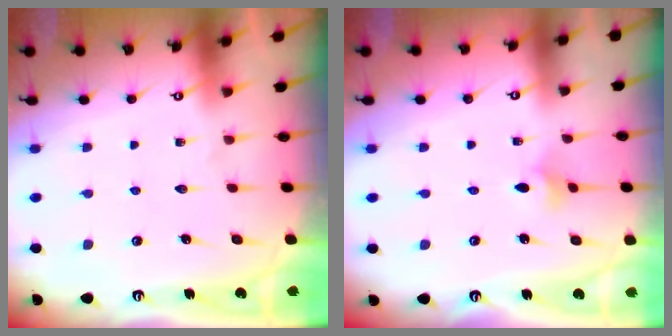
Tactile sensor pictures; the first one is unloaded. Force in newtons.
{"total": 3.4, "press": 3.3, "slide": 0.7}